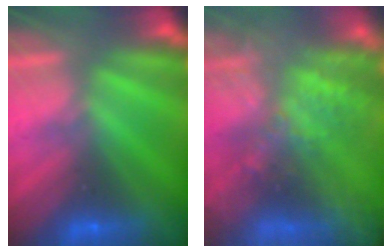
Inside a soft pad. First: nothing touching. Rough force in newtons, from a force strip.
{"total": 8.0}